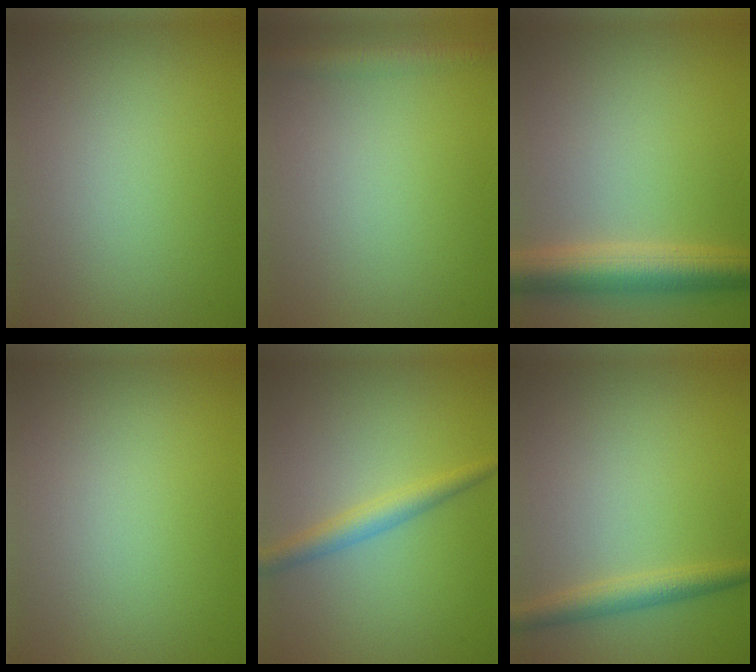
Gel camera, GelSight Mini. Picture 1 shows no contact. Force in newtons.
{"total": 2.1, "press": 2.1, "slide": 0.1}
{"total": 5.7, "press": 5.7, "slide": 0.2}
{"total": 0.0}
{"total": 2.5, "press": 2.5, "slide": 0.1}
{"total": 2.5, "press": 2.5, "slide": 0.1}